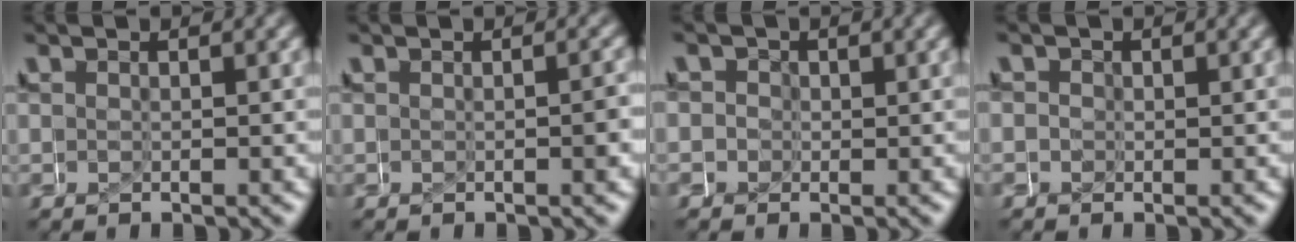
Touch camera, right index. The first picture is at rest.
{"total": 0.5, "force": [-0.2, -0.2, 0.4], "torque": [-0.006, 0.001, -0.002]}
{"total": 3.7, "force": [-1.1, 3.4, 0.9], "torque": [-0.039, -0.013, -0.028]}
{"total": 1.9, "force": [-0.6, 1.8, 0.5], "torque": [-0.026, -0.007, -0.015]}